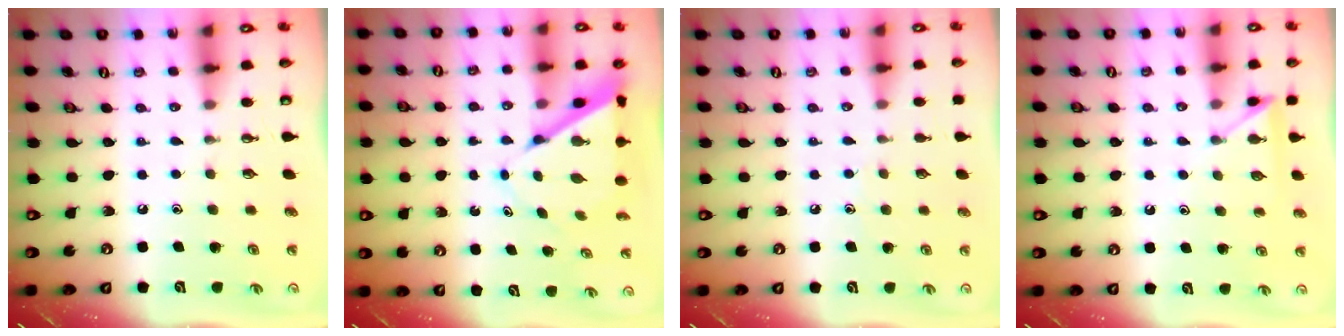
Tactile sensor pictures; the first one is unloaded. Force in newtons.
{"total": 7.2, "press": 7.2, "slide": 0.7}
{"total": 3.9, "press": 3.8, "slide": 0.5}
{"total": 5.2, "press": 5.2, "slide": 0.6}